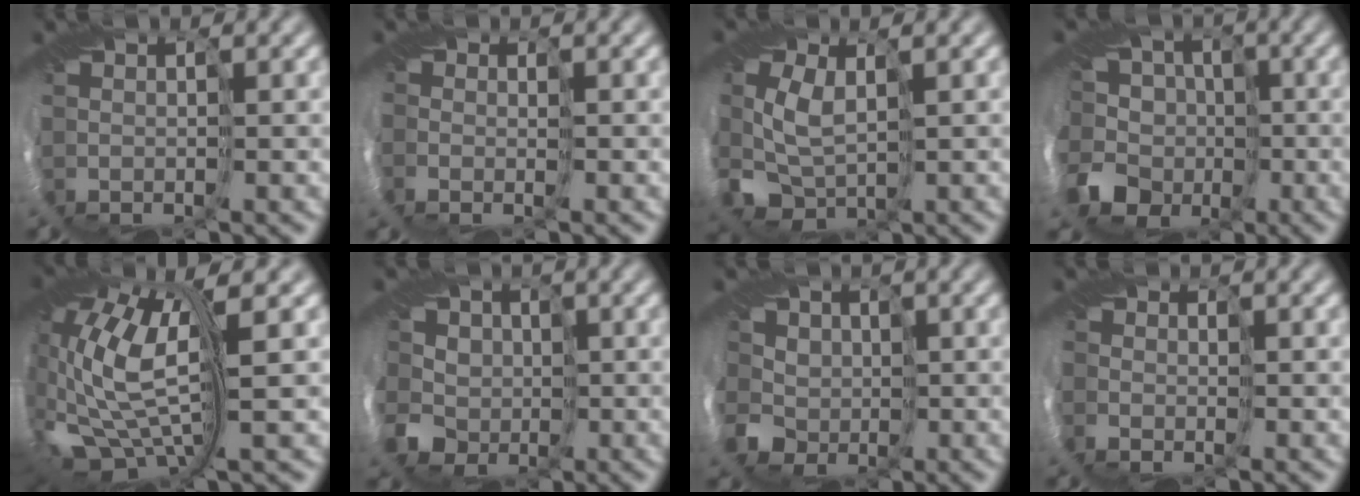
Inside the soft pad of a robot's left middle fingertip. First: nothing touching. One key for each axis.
{"total": 1.8, "fx": -1.1, "fy": 1.4, "fz": 0.5, "tx": -0.010, "ty": -0.015, "tz": -0.020}
{"total": 2.8, "fx": -0.3, "fy": 1.7, "fz": 2.1, "tx": -0.059, "ty": -0.006, "tz": -0.009}
{"total": 10.6, "fx": -2.7, "fy": 9.4, "fz": 4.1, "tx": -0.104, "ty": 0.012, "tz": -0.078}
{"total": 11.2, "fx": 0.1, "fy": 5.0, "fz": 10.1, "tx": -0.238, "ty": -0.018, "tz": 0.000}
{"total": 7.6, "fx": -0.5, "fy": 7.3, "fz": 2.3, "tx": -0.078, "ty": 0.013, "tz": -0.057}
{"total": 6.1, "fx": -0.4, "fy": 5.9, "fz": 1.4, "tx": -0.056, "ty": 0.013, "tz": -0.051}
{"total": 2.0, "fx": -1.0, "fy": 1.8, "fz": 0.3, "tx": -0.006, "ty": -0.011, "tz": -0.015}